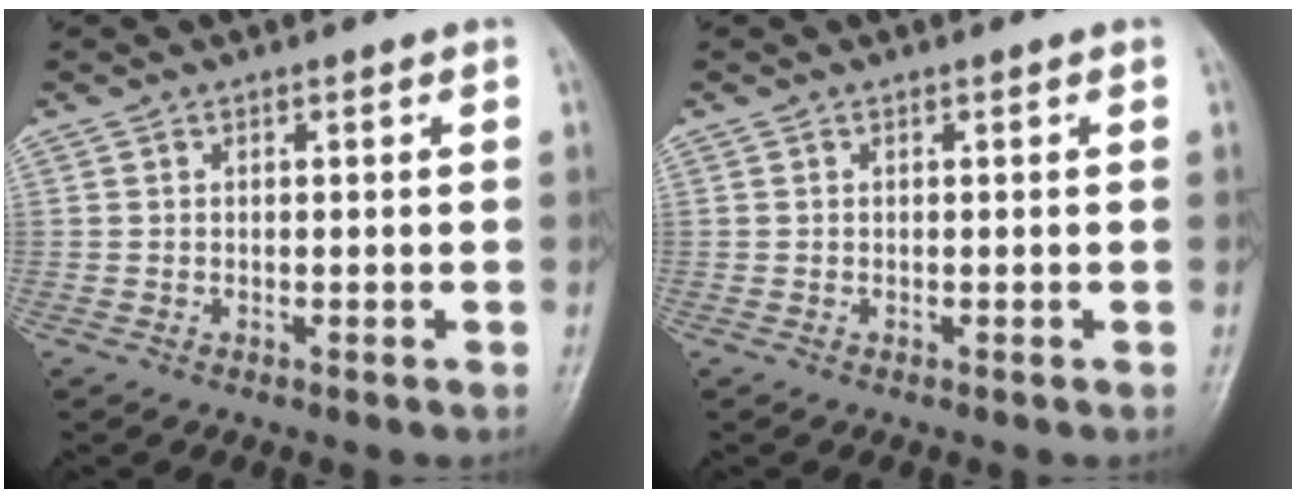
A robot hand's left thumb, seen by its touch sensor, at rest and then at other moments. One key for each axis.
{"total": 0.0}